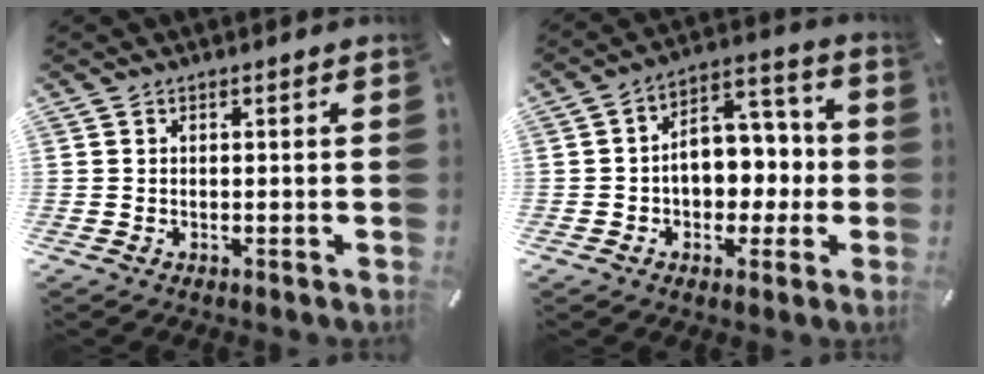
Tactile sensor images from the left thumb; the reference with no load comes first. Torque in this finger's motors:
{"motor_torque": [1.58, 2.05, 0.35, 0.11, 0.09]}